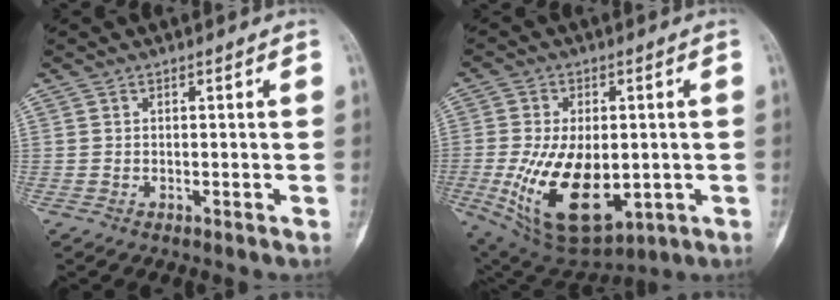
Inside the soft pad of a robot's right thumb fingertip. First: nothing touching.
{"total": 18.9, "force": [-3.1, 10.5, 15.3], "torque": [-0.262, -0.011, -0.024]}